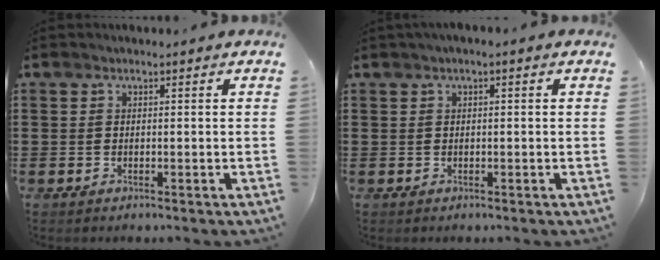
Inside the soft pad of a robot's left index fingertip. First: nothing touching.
{"total": 0.9, "force": [0.0, 0.1, 0.8], "torque": [-0.013, -0.002, 0.000]}